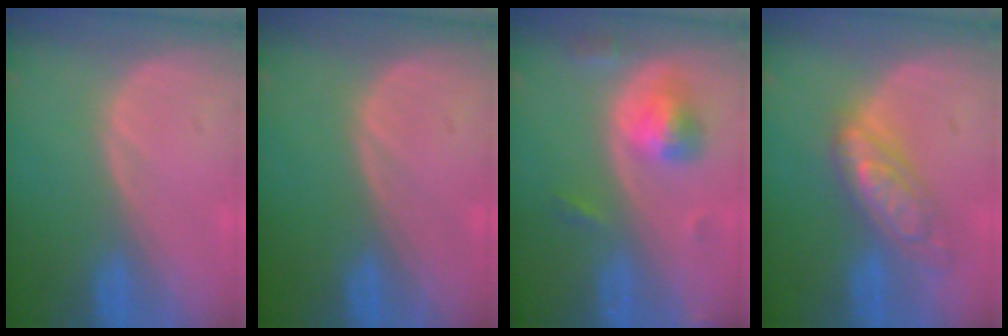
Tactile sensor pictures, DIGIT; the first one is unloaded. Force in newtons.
{"total": 0.0}
{"total": 5.3, "press": 5.1, "slide": 1.5}
{"total": 7.1, "press": 7.0, "slide": 0.6}